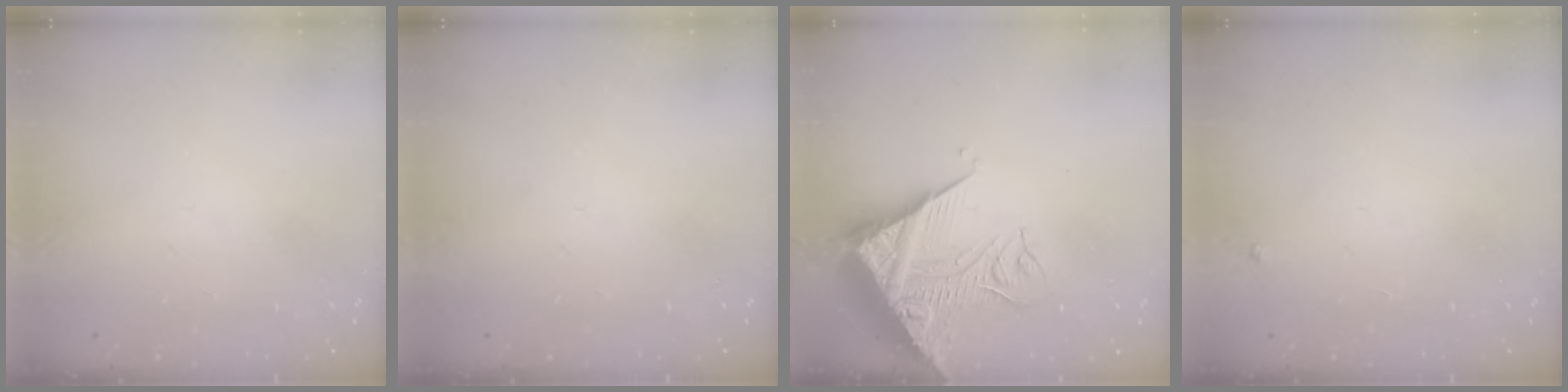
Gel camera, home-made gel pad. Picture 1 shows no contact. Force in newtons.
{"total": 0.0}
{"total": 12.0, "press": 11.9, "slide": 0.7}
{"total": 2.7, "press": 2.7, "slide": 0.3}